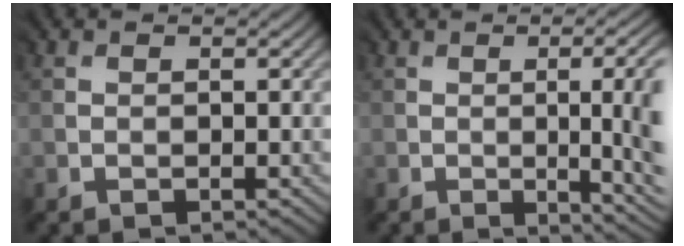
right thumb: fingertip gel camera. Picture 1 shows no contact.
{"total": 9.6, "force": [-0.9, 3.6, 8.8], "torque": [-0.083, 0.008, -0.013]}